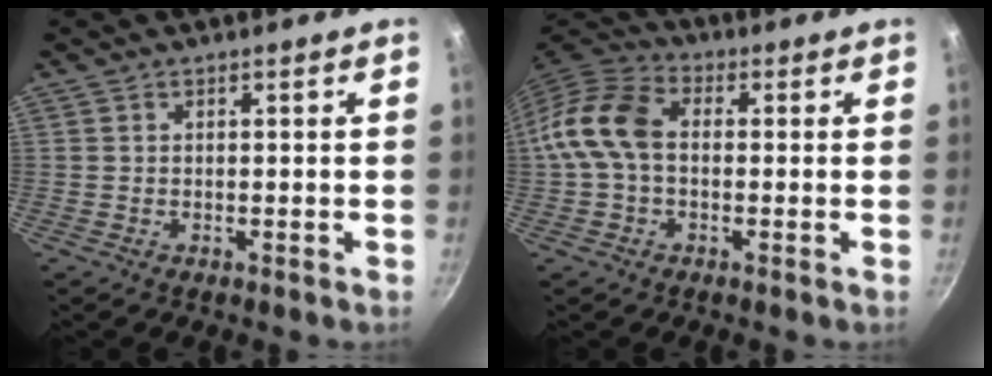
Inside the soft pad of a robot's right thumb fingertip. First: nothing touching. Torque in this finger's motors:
{"motor_torque": [0.14, 2.00, 0.70, -0.64, 0.32]}